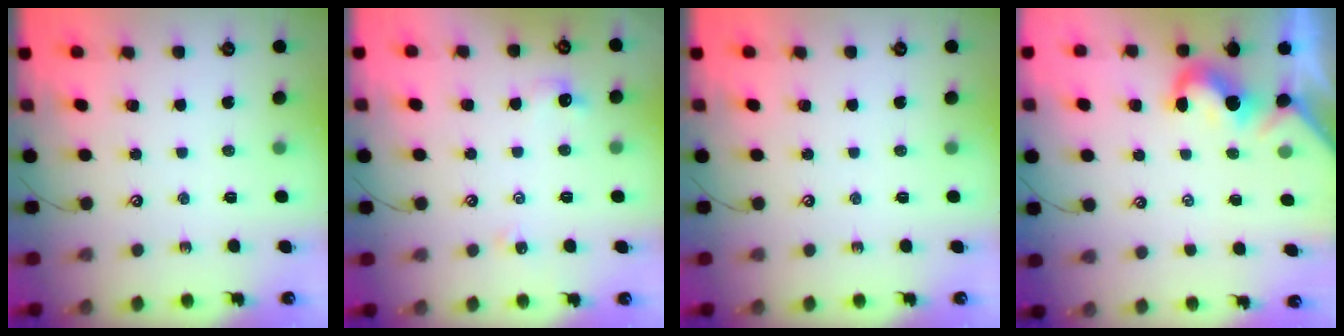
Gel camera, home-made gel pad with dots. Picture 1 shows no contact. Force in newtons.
{"total": 2.3, "press": 2.3, "slide": 0.6}
{"total": 0.0}
{"total": 0.0}